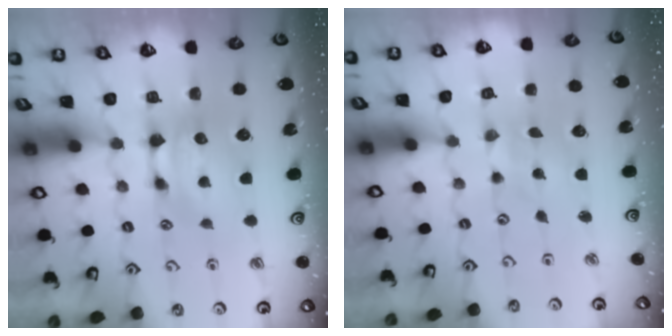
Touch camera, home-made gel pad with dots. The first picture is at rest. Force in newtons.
{"total": 4.9, "press": 4.9, "slide": 0.3}